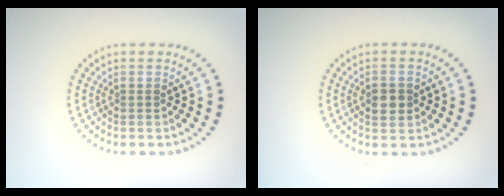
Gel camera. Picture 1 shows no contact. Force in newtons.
{"total": 2.6, "press": 2.6, "slide": 0.1}